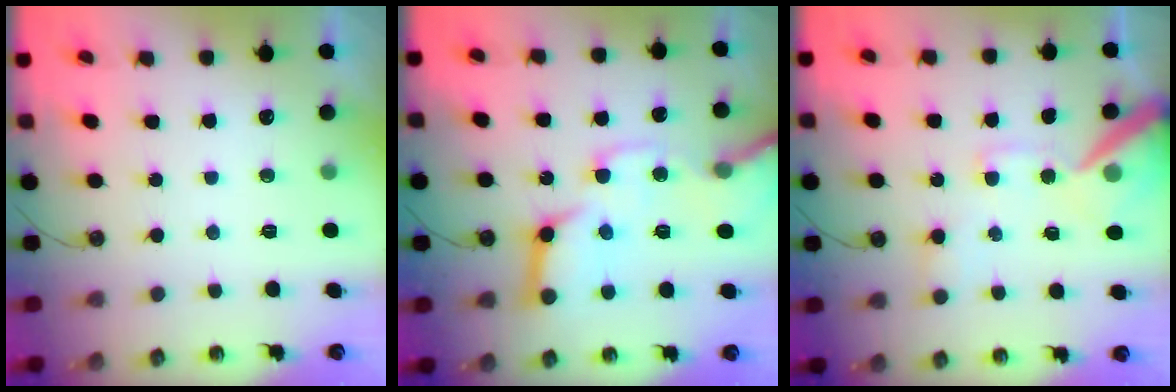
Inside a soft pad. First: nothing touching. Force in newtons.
{"total": 20.4, "press": 20.2, "slide": 2.7}
{"total": 15.0, "press": 14.9, "slide": 1.9}